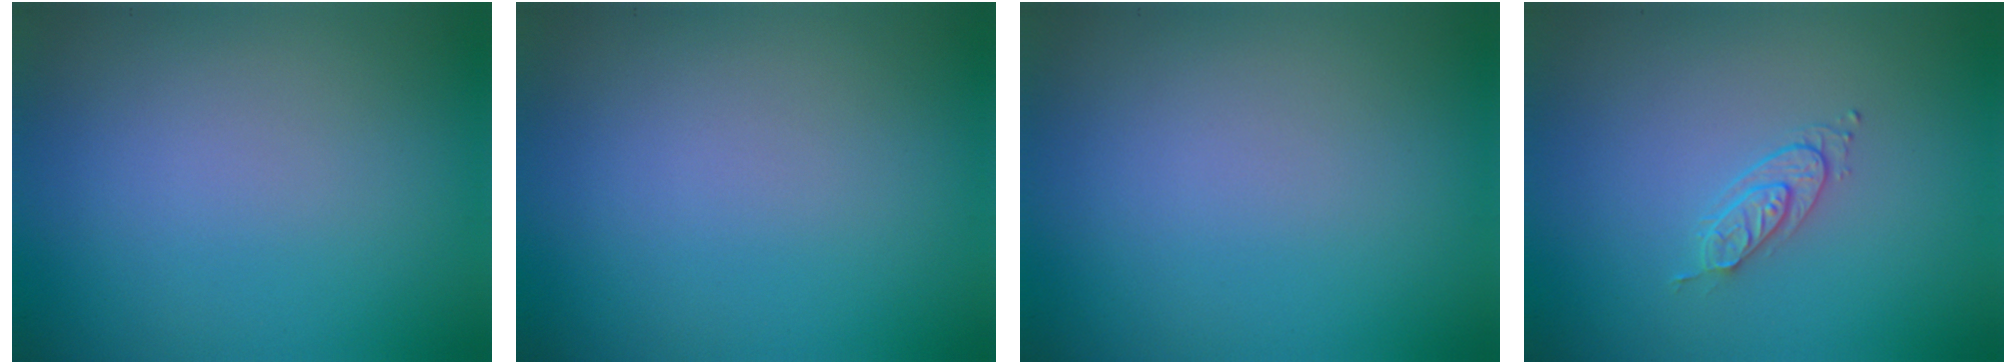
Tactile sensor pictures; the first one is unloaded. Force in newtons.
{"total": 0.0}
{"total": 0.0}
{"total": 1.7, "press": 1.1, "slide": 1.3}